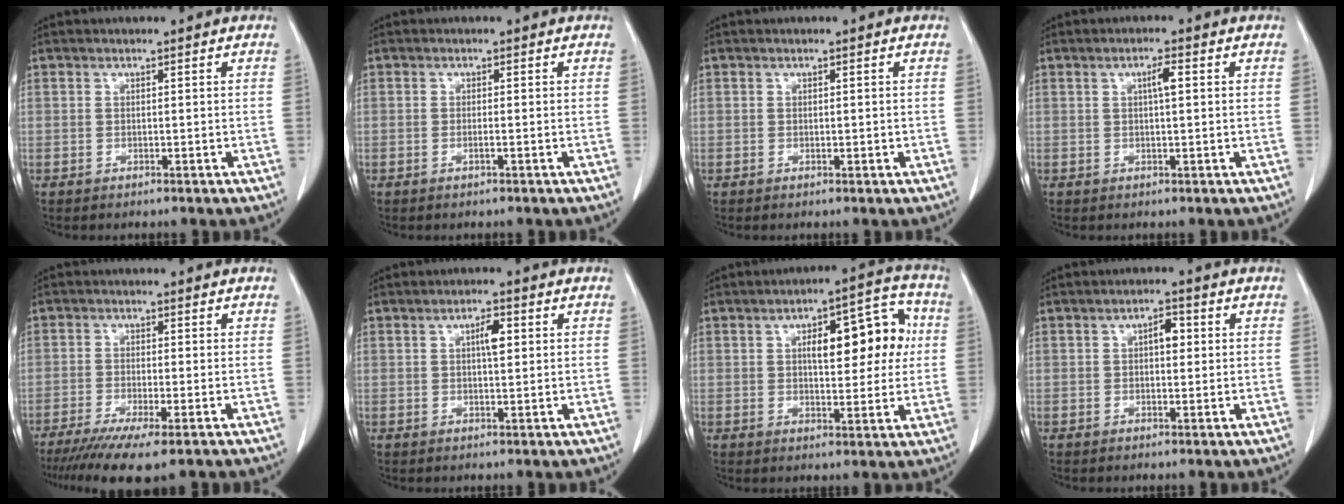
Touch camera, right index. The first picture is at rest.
{"total": 0.6, "force": [-0.3, -0.1, 0.6], "torque": [-0.014, -0.001, -0.004]}
{"total": 0.6, "force": [0.0, 0.2, 0.5], "torque": [-0.010, -0.002, 0.003]}
{"total": 2.3, "force": [0.6, 0.2, 2.2], "torque": [-0.038, 0.004, 0.009]}
{"total": 9.5, "force": [-6.7, 0.9, 6.6], "torque": [-0.101, -0.022, -0.106]}
{"total": 2.9, "force": [0.8, 0.8, 2.7], "torque": [-0.047, 0.004, 0.014]}
{"total": 11.4, "force": [2.3, 4.3, 10.3], "torque": [-0.135, 0.033, 0.035]}
{"total": 2.7, "force": [0.5, 1.3, 2.4], "torque": [-0.034, 0.009, 0.006]}